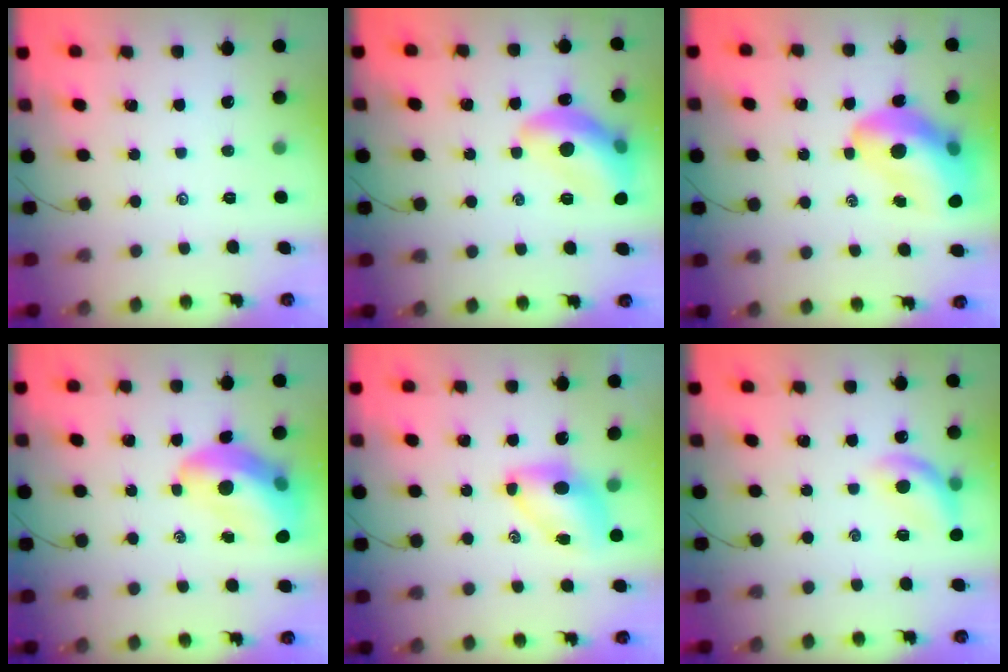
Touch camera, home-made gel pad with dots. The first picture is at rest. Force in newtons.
{"total": 15.0, "press": 14.9, "slide": 1.6}
{"total": 16.6, "press": 15.9, "slide": 4.6}
{"total": 14.2, "press": 13.7, "slide": 3.6}
{"total": 7.3, "press": 7.3, "slide": 0.9}
{"total": 12.2, "press": 12.0, "slide": 2.5}